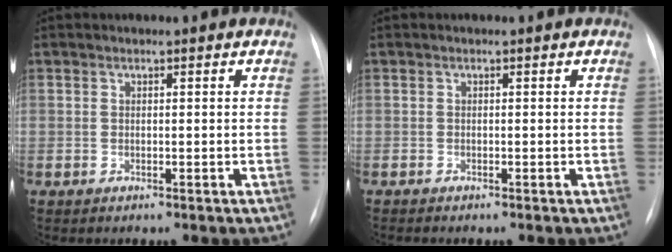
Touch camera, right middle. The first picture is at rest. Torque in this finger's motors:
{"motor_torque": [0.29, -0.26, 0.05, 0.01]}